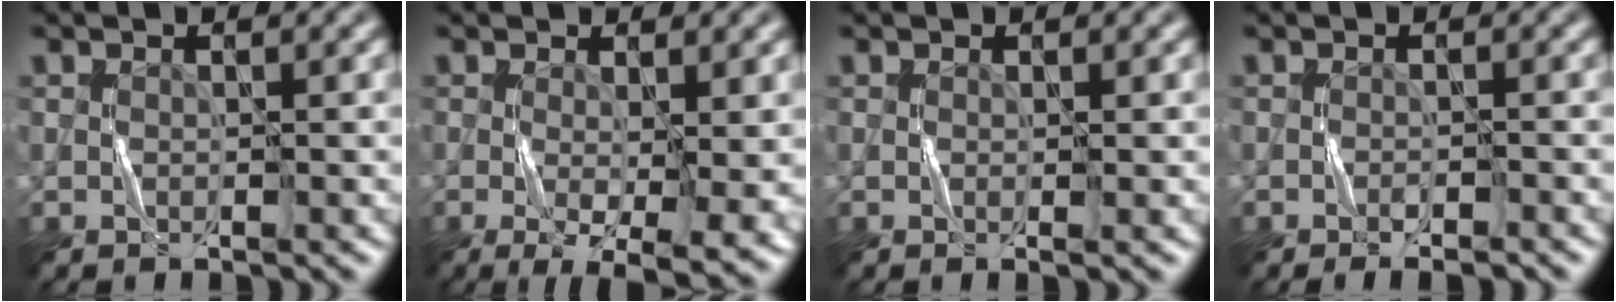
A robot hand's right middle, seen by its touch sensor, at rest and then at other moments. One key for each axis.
{"total": 6.6, "fx": -1.4, "fy": 1.6, "fz": 6.2, "tx": -0.103, "ty": -0.019, "tz": -0.013}
{"total": 0.5, "fx": -0.1, "fy": 0.0, "fz": 0.5, "tx": -0.010, "ty": -0.003, "tz": -0.002}
{"total": 2.0, "fx": -1.5, "fy": 0.4, "fz": 1.1, "tx": -0.020, "ty": 0.003, "tz": -0.024}